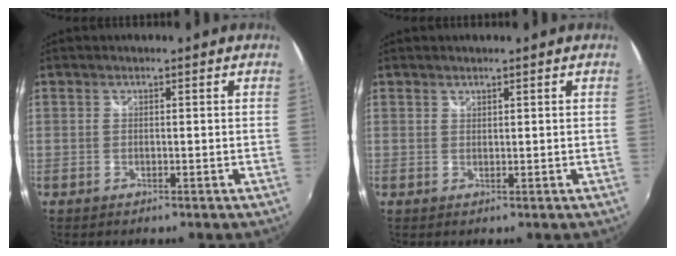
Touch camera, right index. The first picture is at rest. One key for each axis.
{"total": 0.6, "fx": 0.6, "fy": 0.2, "fz": 0.0, "tx": 0.001, "ty": 0.001, "tz": 0.011}